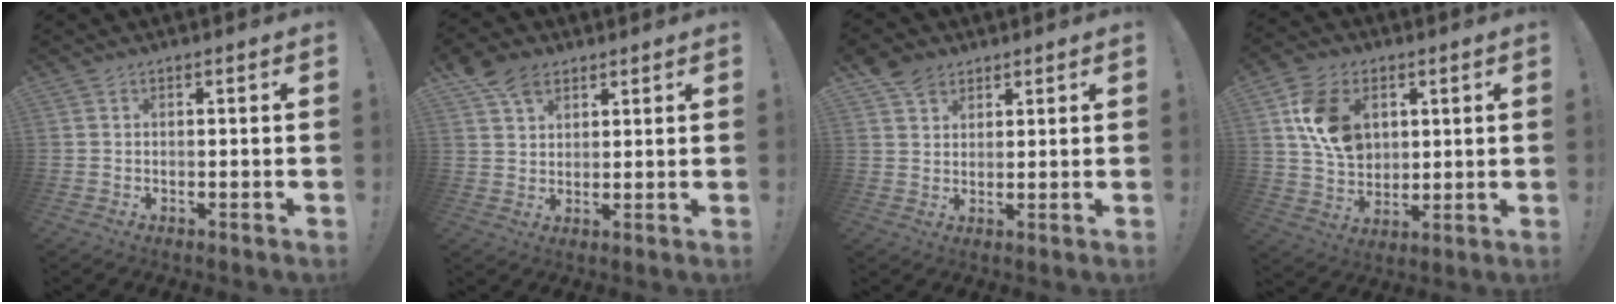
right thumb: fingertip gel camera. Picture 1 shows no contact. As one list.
[{"total": 7.9, "force": [4.7, 5.3, 3.4], "torque": [-0.048, -0.018, 0.092]}, {"total": 5.8, "force": [3.9, 4.0, 1.7], "torque": [-0.024, -0.017, 0.076]}, {"total": 15.0, "force": [4.8, 11.2, 8.8], "torque": [-0.141, -0.009, 0.096]}]